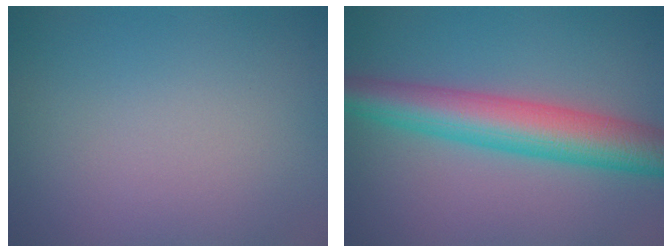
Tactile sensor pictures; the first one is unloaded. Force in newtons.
{"total": 7.2, "press": 7.2, "slide": 0.1}